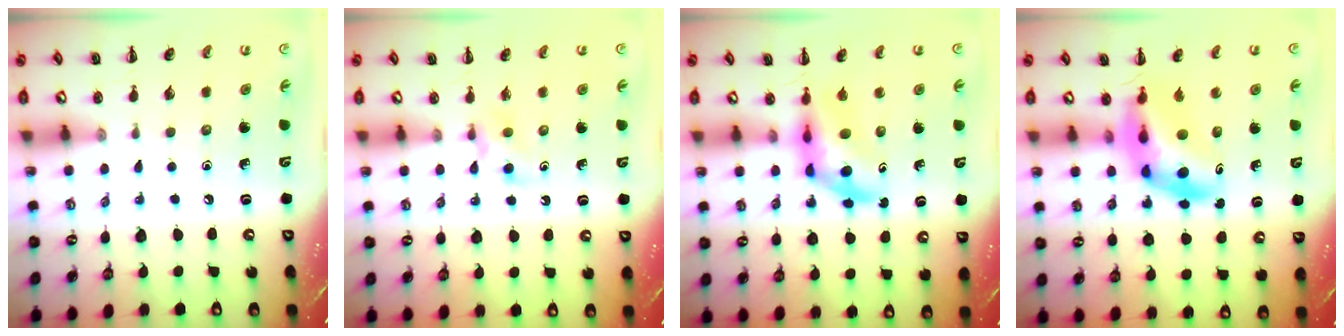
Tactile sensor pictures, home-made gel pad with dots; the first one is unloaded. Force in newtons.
{"total": 2.6, "press": 2.4, "slide": 1.0}
{"total": 5.2, "press": 5.0, "slide": 1.4}
{"total": 9.9, "press": 9.5, "slide": 2.9}